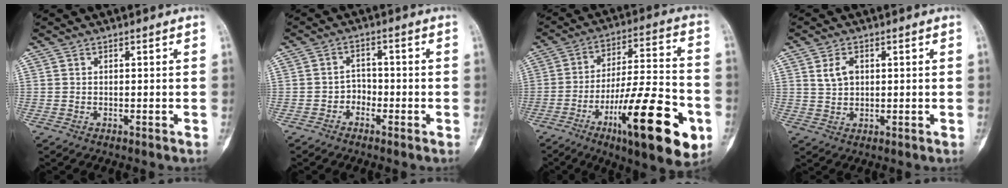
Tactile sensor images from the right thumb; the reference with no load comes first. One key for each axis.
{"total": 2.6, "fx": -1.5, "fy": 2.0, "fz": 0.7, "tx": 0.011, "ty": 0.017, "tz": -0.035}
{"total": 24.4, "fx": -9.8, "fy": 6.4, "fz": 21.5, "tx": -0.315, "ty": 0.039, "tz": -0.147}
{"total": 3.7, "fx": 1.2, "fy": 2.5, "fz": 2.4, "tx": -0.036, "ty": -0.002, "tz": 0.026}